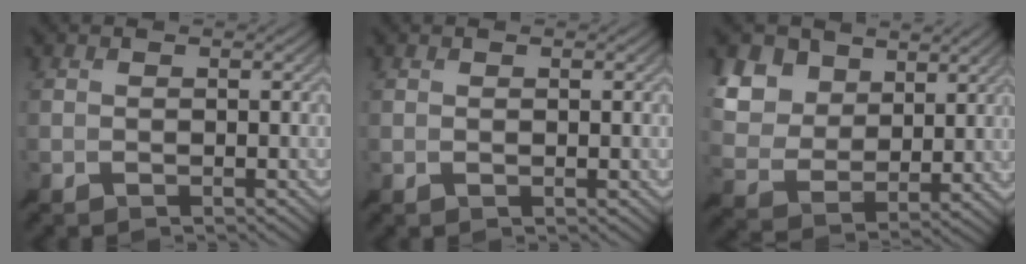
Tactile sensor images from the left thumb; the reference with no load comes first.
{"total": 1.1, "force": [0.2, -1.1, -0.3], "torque": [0.022, 0.010, -0.002]}
{"total": 8.6, "force": [5.5, 3.9, 5.4], "torque": [-0.146, 0.048, 0.117]}